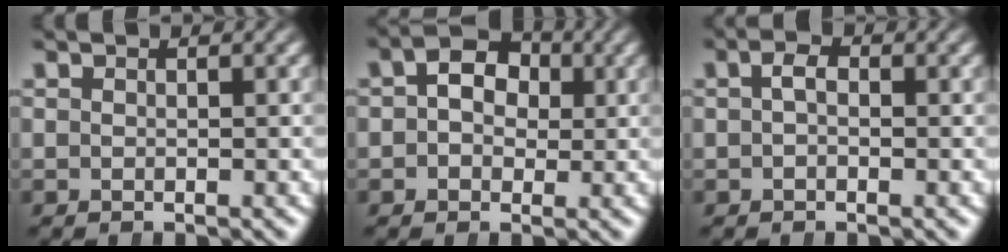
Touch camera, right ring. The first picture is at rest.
{"total": 6.6, "force": [1.2, 5.2, 3.9], "torque": [-0.049, 0.010, 0.009]}
{"total": 1.6, "force": [0.1, 0.8, 1.3], "torque": [-0.020, 0.006, 0.001]}